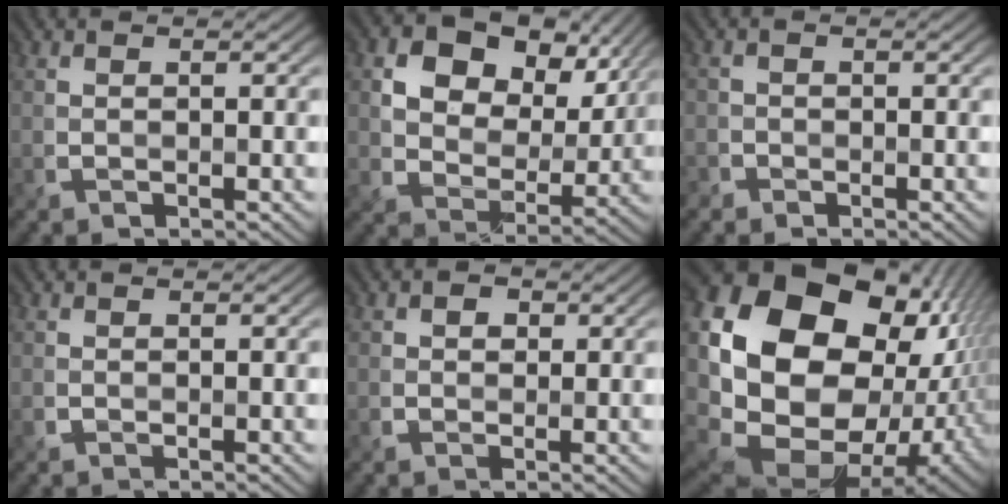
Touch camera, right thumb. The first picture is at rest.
{"total": 11.4, "force": [5.5, 7.7, 6.4], "torque": [-0.119, 0.006, 0.085]}
{"total": 1.8, "force": [-1.0, 1.3, -0.5], "torque": [0.023, 0.002, -0.030]}
{"total": 0.0}
{"total": 1.6, "force": [0.5, 1.4, 0.6], "torque": [-0.013, -0.001, 0.003]}
{"total": 21.9, "force": [3.3, 16.4, 14.2], "torque": [-0.299, -0.043, 0.101]}